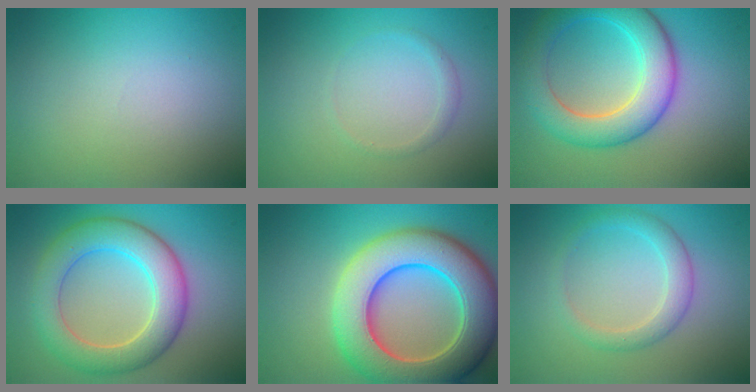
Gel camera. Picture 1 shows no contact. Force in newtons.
{"total": 0.8, "press": 0.8, "slide": 0.1}
{"total": 6.6, "press": 6.6, "slide": 0.1}
{"total": 6.7, "press": 6.7, "slide": 0.2}
{"total": 11.3, "press": 11.3, "slide": 0.8}
{"total": 2.5, "press": 2.5, "slide": 0.2}